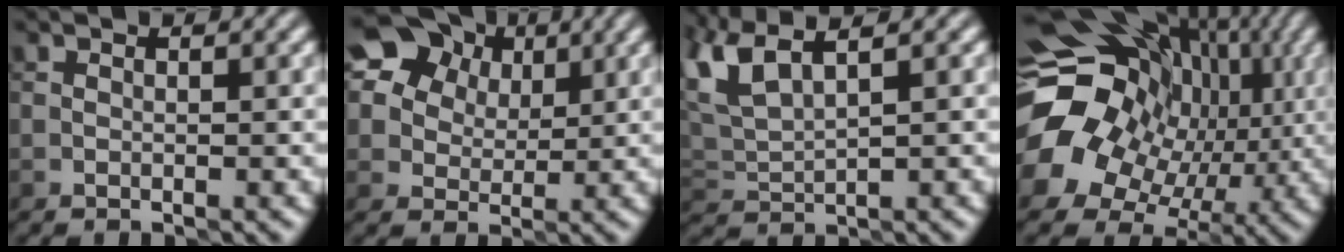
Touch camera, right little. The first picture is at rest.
{"total": 15.5, "force": [8.0, 11.4, 6.7], "torque": [-0.172, 0.037, 0.154]}
{"total": 4.9, "force": [3.0, 1.4, 3.6], "torque": [-0.099, 0.024, 0.064]}
{"total": 17.5, "force": [0.3, 15.2, 8.7], "torque": [-0.171, 0.013, 0.005]}